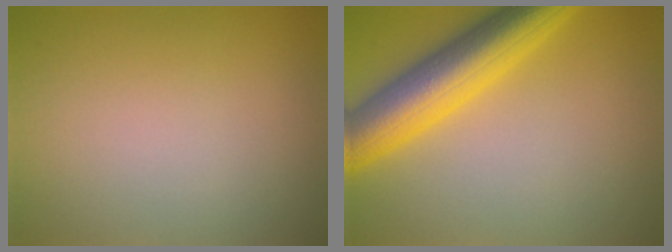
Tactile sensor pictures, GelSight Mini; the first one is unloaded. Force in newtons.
{"total": 8.2, "press": 8.2, "slide": 0.2}